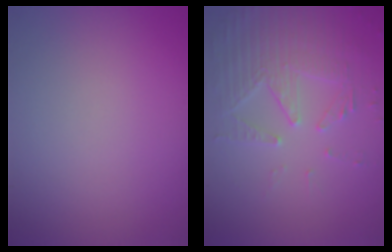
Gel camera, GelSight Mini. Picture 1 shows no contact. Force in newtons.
{"total": 4.0, "press": 3.5, "slide": 1.8}